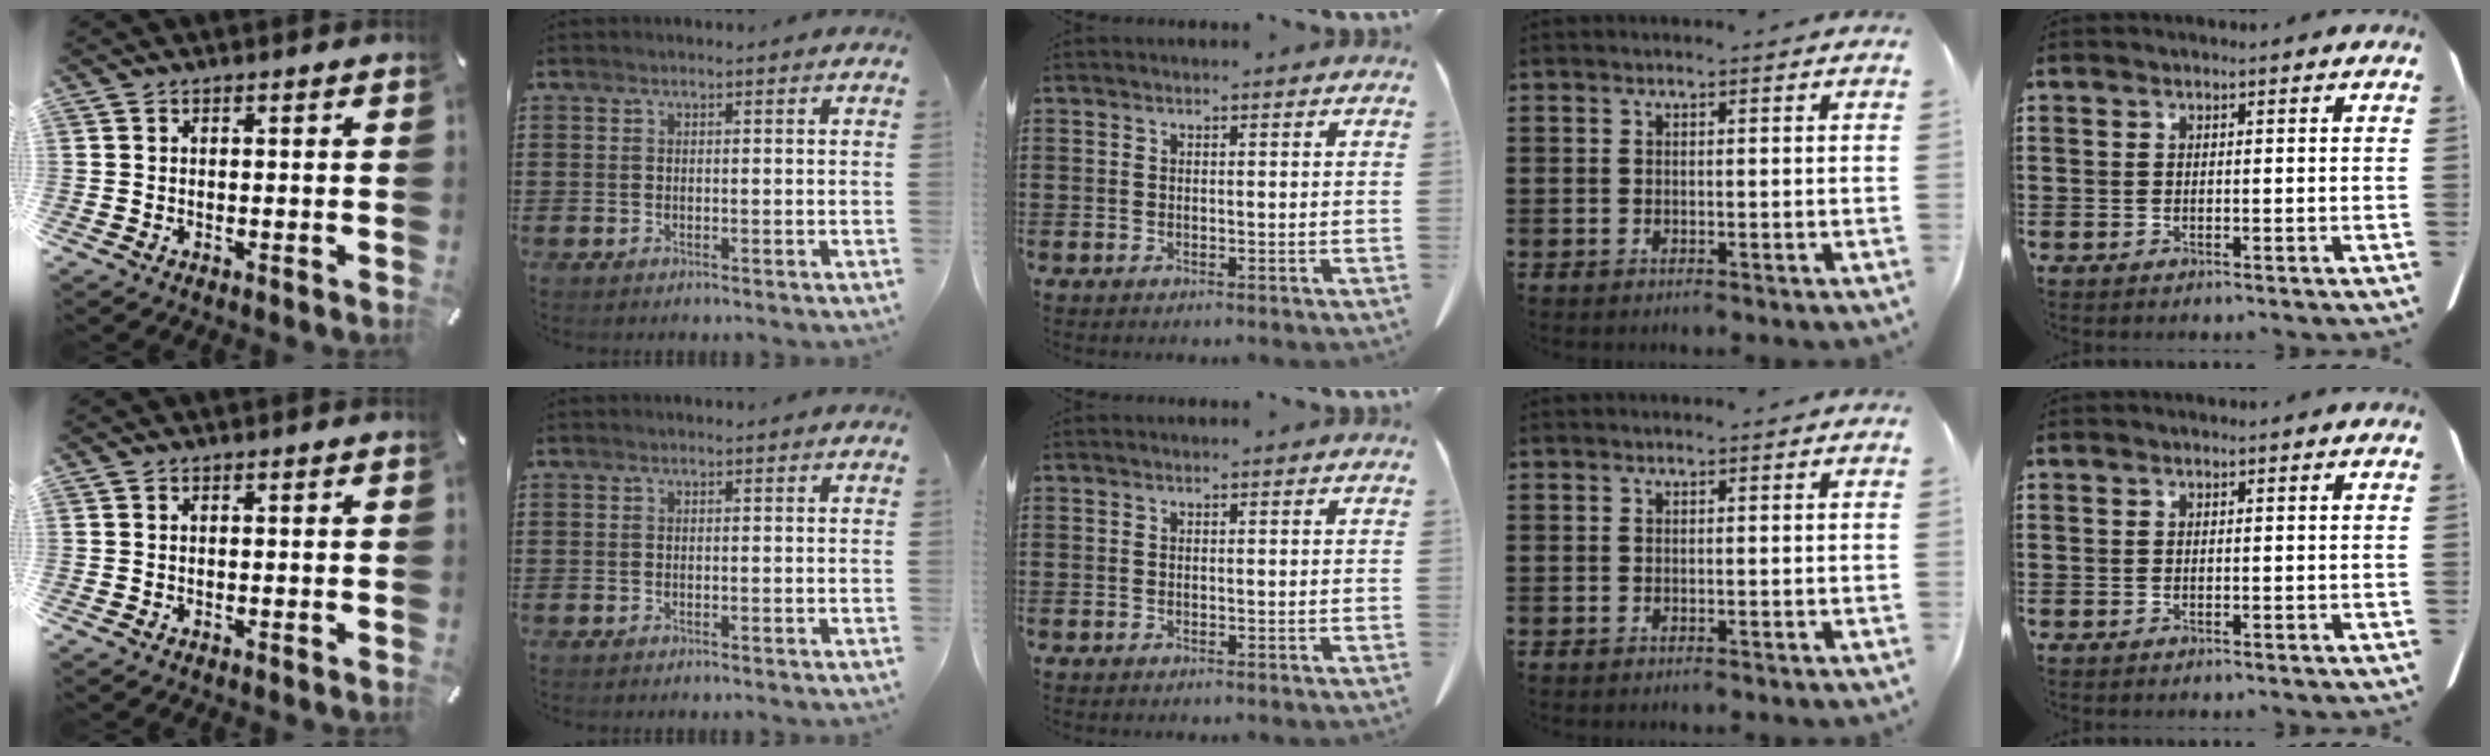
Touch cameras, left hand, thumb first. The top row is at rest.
{}